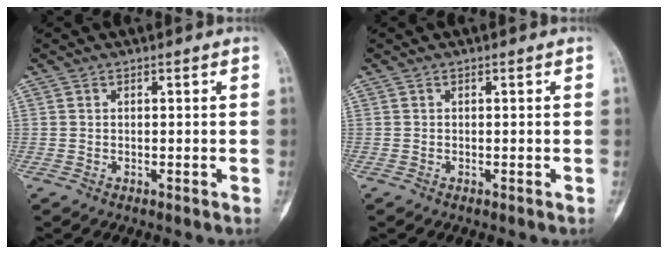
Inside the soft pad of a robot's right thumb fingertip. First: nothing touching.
{"total": 0.0}